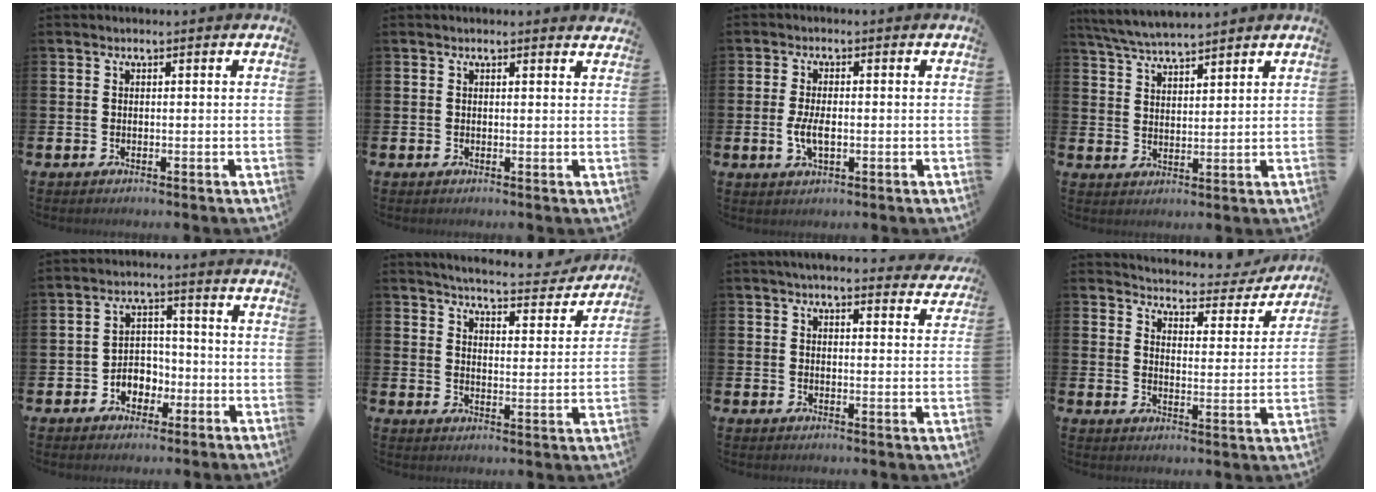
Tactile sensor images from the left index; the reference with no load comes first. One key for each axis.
{"total": 0.8, "fx": 0.8, "fy": 0.0, "fz": 0.1, "tx": -0.003, "ty": 0.000, "tz": 0.015}
{"total": 3.5, "fx": -0.4, "fy": 1.7, "fz": 3.1, "tx": -0.064, "ty": 0.001, "tz": -0.010}
{"total": 5.5, "fx": 5.3, "fy": 0.3, "fz": 1.2, "tx": -0.046, "ty": -0.022, "tz": 0.098}
{"total": 3.8, "fx": -1.9, "fy": 3.1, "fz": 1.1, "tx": -0.029, "ty": 0.006, "tz": -0.043}
{"total": 5.3, "fx": 5.1, "fy": 0.5, "fz": 1.0, "tx": -0.036, "ty": -0.040, "tz": 0.085}
{"total": 4.2, "fx": 4.0, "fy": 0.3, "fz": 1.0, "tx": -0.021, "ty": -0.021, "tz": 0.070}
{"total": 4.3, "fx": 4.2, "fy": 0.9, "fz": 0.4, "tx": -0.025, "ty": -0.039, "tz": 0.065}